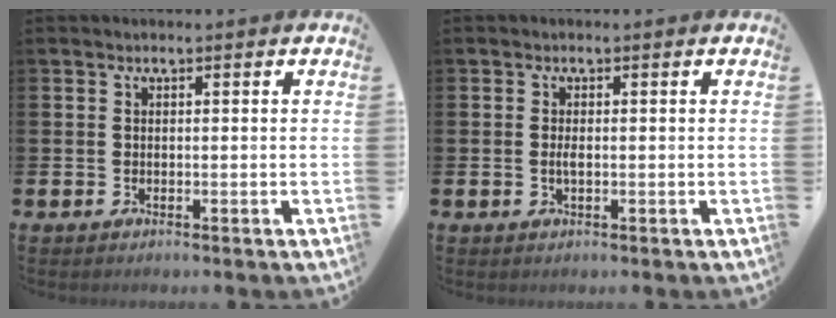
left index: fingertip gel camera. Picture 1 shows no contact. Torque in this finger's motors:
{"motor_torque": [0.35, -0.04, 0.00, 0.05]}